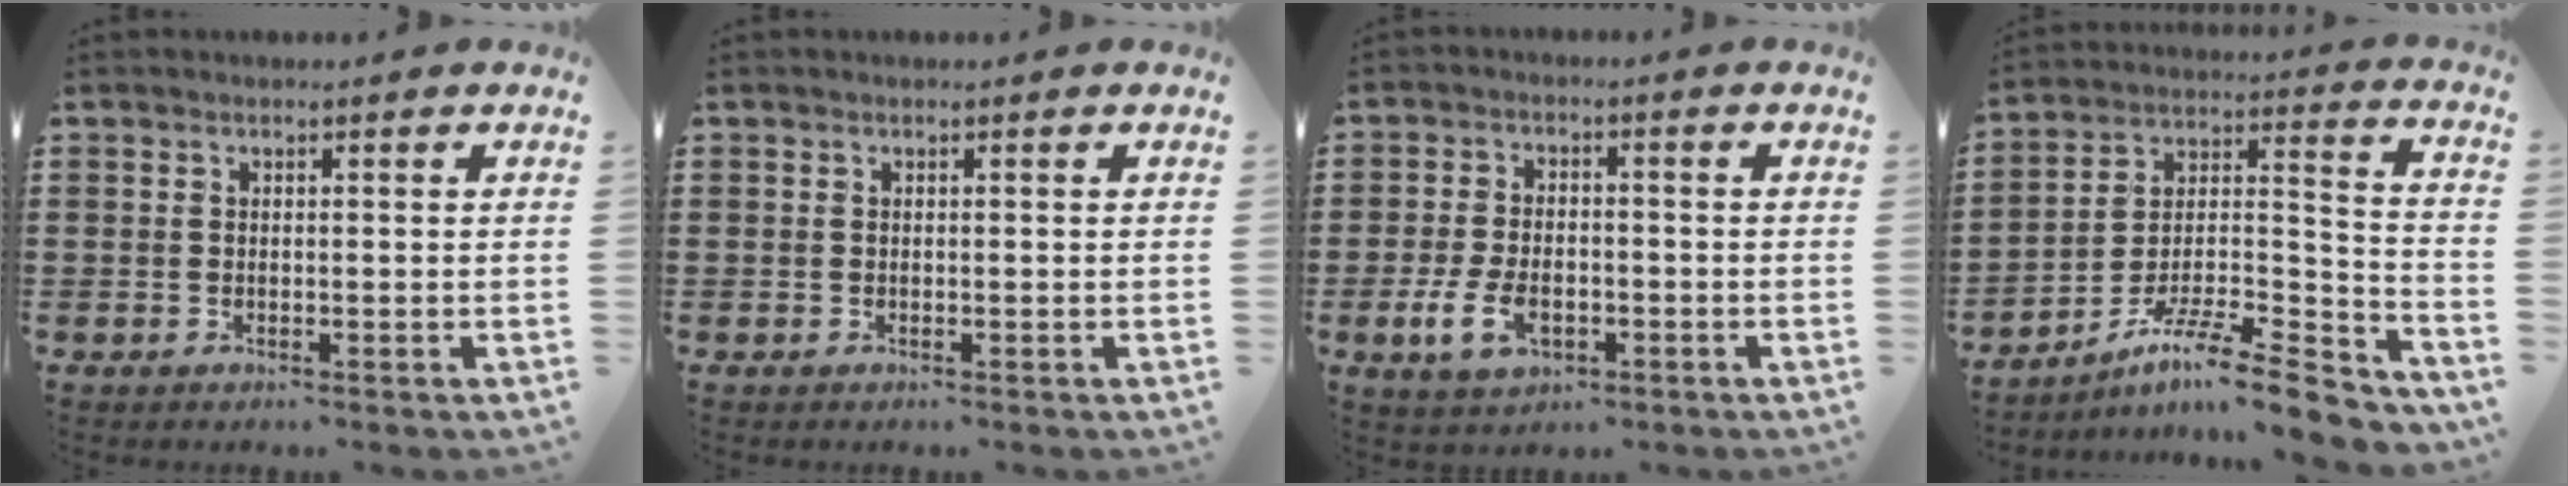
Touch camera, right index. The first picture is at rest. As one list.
[{"total": 0.0}, {"total": 5.7, "force": [-2.0, 3.3, 4.2], "torque": [-0.099, -0.003, -0.040]}, {"total": 10.4, "force": [-8.3, 1.1, 6.2], "torque": [-0.093, 0.014, -0.159]}]